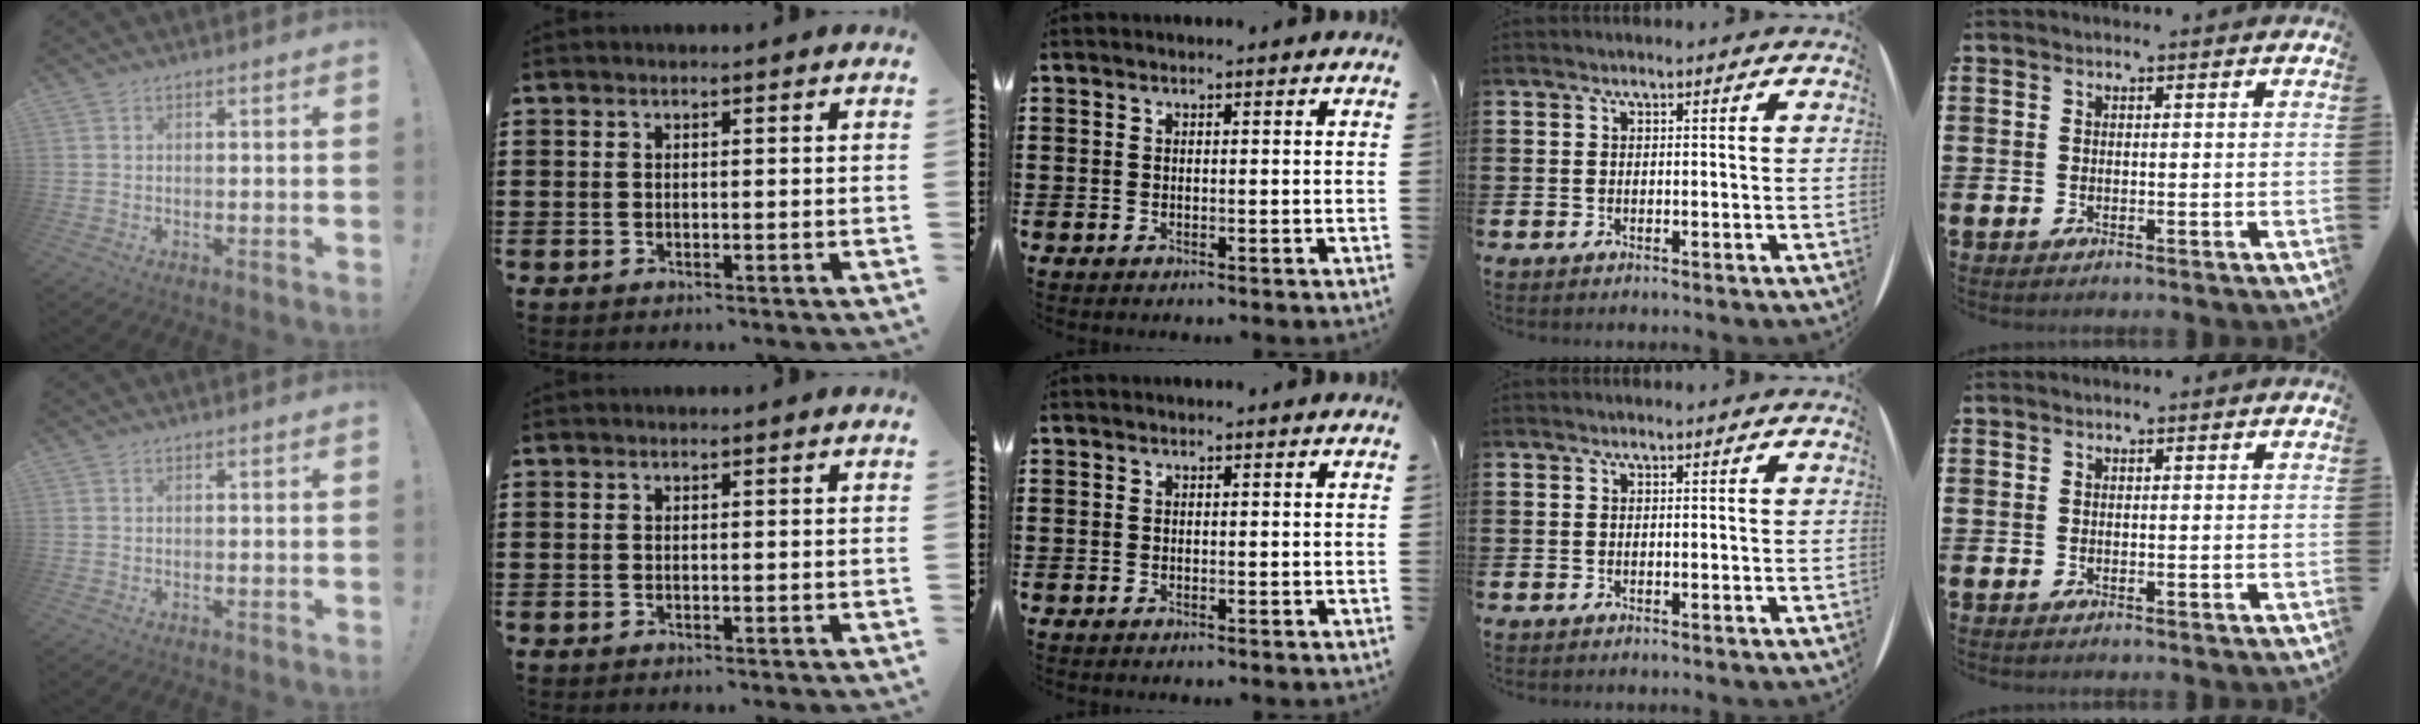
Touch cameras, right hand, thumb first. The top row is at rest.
{}